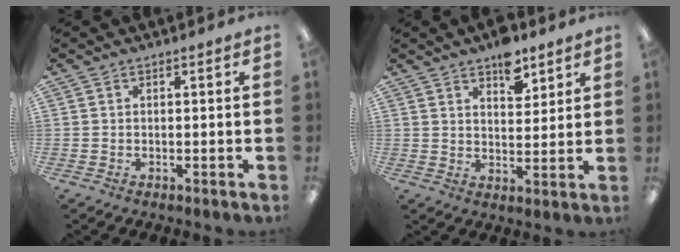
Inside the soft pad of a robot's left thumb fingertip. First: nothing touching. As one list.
[{"total": 7.4, "force": [5.4, 3.8, 3.4], "torque": [-0.035, -0.028, 0.090]}]